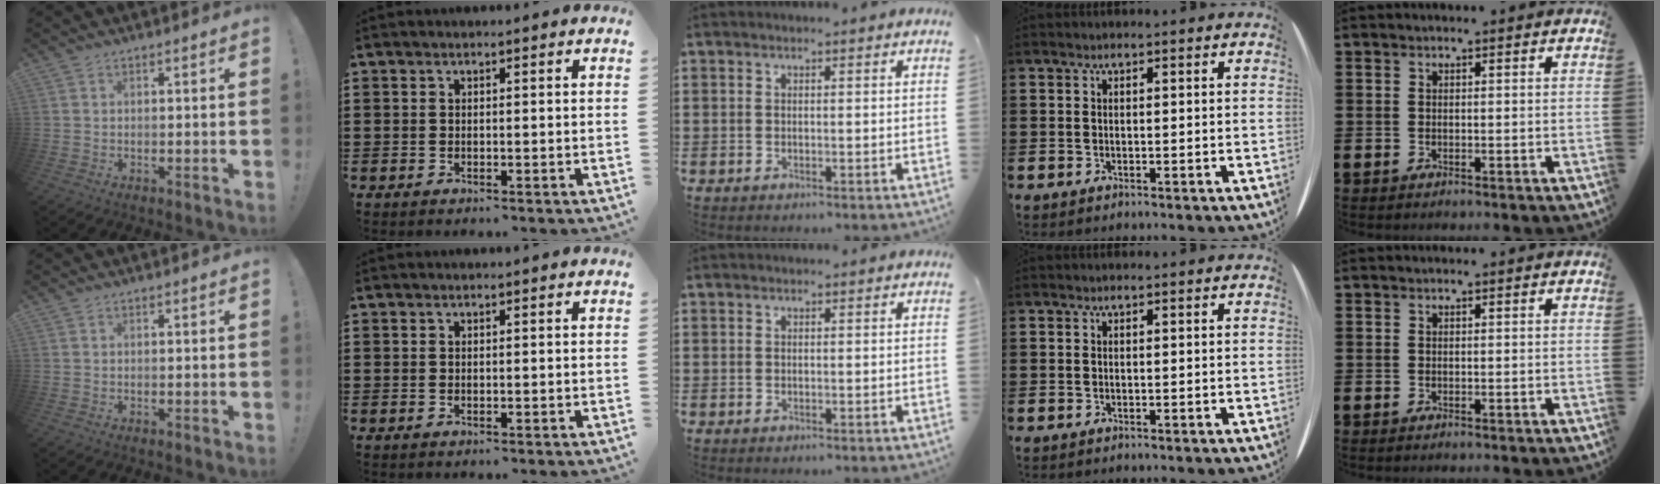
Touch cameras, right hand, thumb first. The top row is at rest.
{}